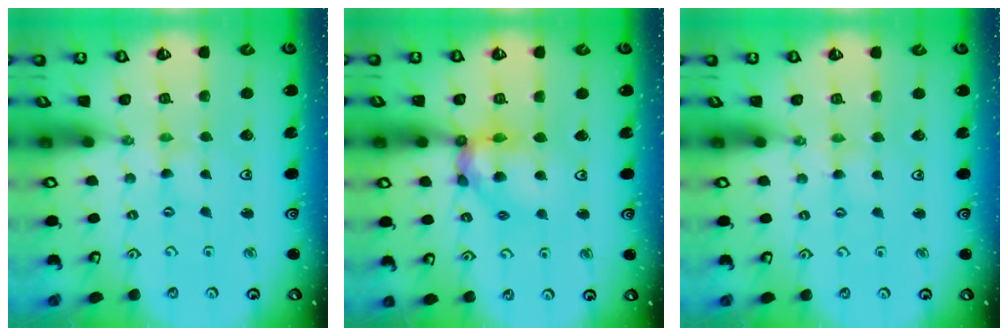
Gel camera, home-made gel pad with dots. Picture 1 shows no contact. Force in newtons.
{"total": 12.9, "press": 12.8, "slide": 1.5}
{"total": 1.9, "press": 1.9, "slide": 0.4}